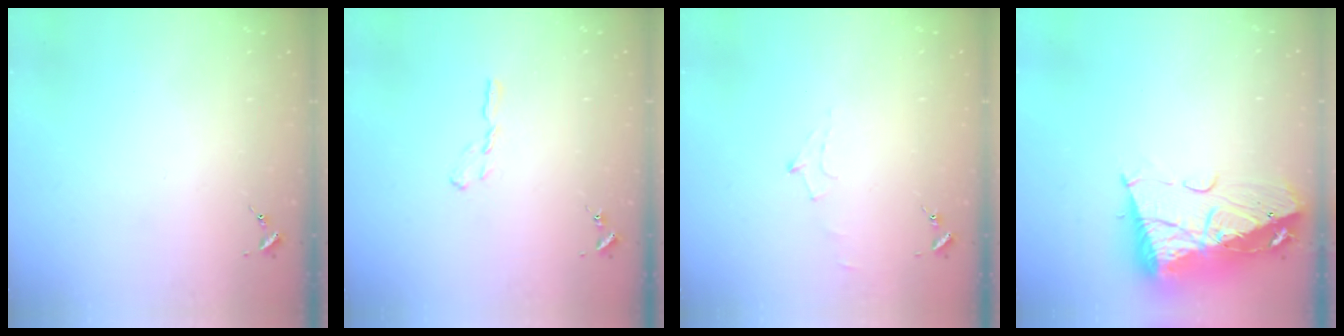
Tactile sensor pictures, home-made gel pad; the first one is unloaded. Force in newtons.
{"total": 3.9, "press": 3.9, "slide": 0.4}
{"total": 5.2, "press": 5.2, "slide": 0.6}
{"total": 16.3, "press": 16.1, "slide": 2.0}